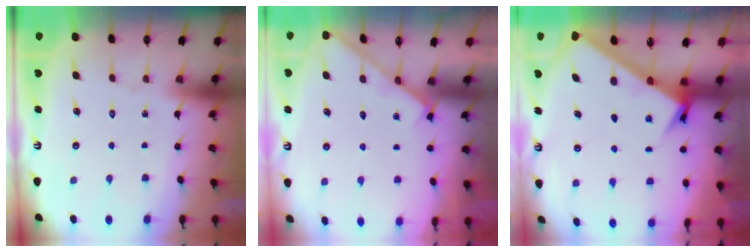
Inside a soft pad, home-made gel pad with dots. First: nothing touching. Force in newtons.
{"total": 2.0, "press": 1.9, "slide": 0.3}
{"total": 4.2, "press": 4.2, "slide": 0.5}